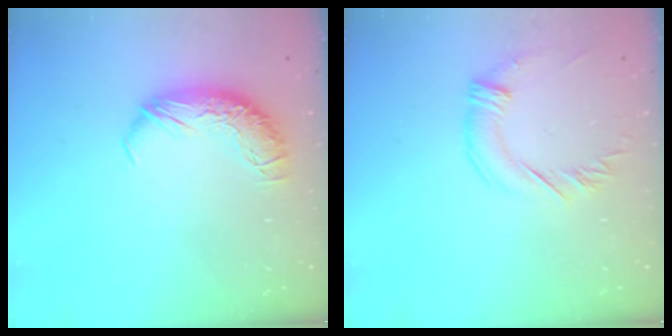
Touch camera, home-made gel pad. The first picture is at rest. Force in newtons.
{"total": 2.1, "press": 1.8, "slide": 1.0}